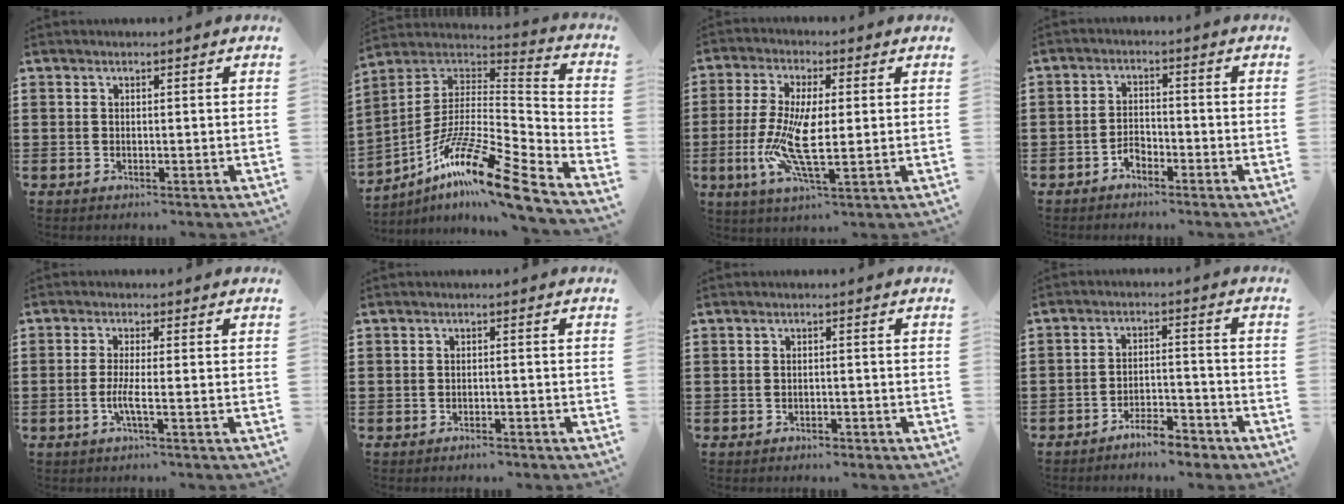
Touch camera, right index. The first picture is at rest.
{"total": 15.2, "force": [-10.4, 1.6, 11.0], "torque": [-0.201, 0.006, -0.192]}
{"total": 10.5, "force": [-1.3, 3.9, 9.7], "torque": [-0.210, -0.009, -0.026]}
{"total": 2.4, "force": [-1.9, 1.2, 0.7], "torque": [-0.019, 0.004, -0.040]}
{"total": 3.3, "force": [-1.1, 0.0, 3.0], "torque": [-0.069, -0.011, -0.026]}
{"total": 1.3, "force": [-1.3, 0.1, 0.2], "torque": [-0.007, 0.000, -0.026]}
{"total": 1.2, "force": [-1.2, 0.2, 0.1], "torque": [-0.007, 0.000, -0.026]}
{"total": 4.8, "force": [-4.5, 0.7, 1.3], "torque": [-0.022, 0.010, -0.090]}